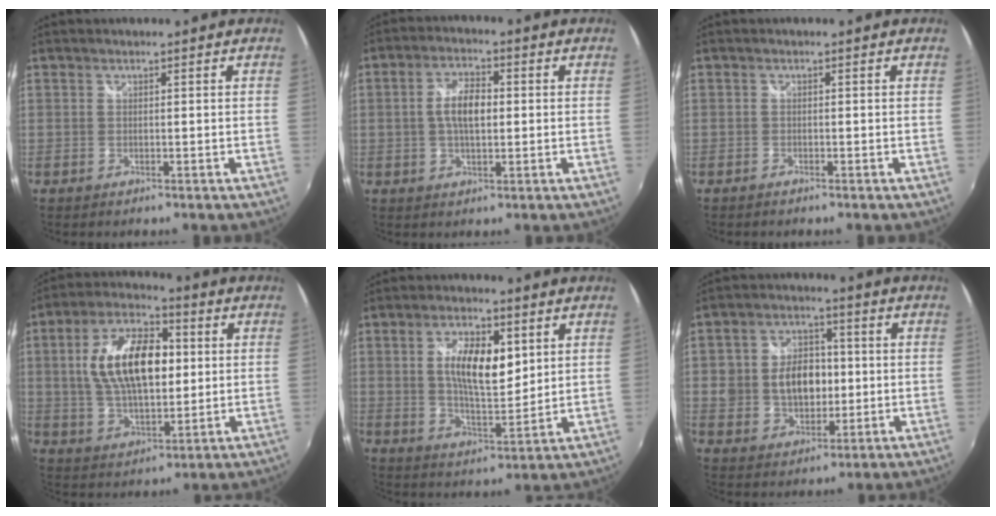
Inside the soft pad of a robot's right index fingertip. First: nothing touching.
{"total": 6.2, "force": [0.2, 2.9, 5.5], "torque": [-0.104, 0.010, 0.003]}
{"total": 0.7, "force": [-0.7, 0.2, 0.2], "torque": [-0.007, -0.003, -0.015]}
{"total": 16.3, "force": [2.2, 8.3, 13.8], "torque": [-0.256, 0.019, 0.040]}
{"total": 10.5, "force": [2.9, 4.6, 9.0], "torque": [-0.160, 0.004, 0.053]}
{"total": 10.7, "force": [-0.1, 8.1, 7.0], "torque": [-0.142, 0.016, 0.008]}